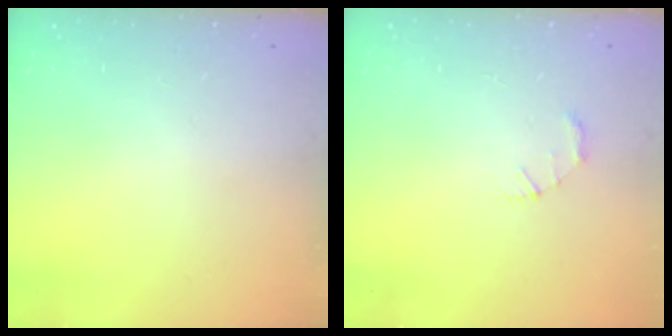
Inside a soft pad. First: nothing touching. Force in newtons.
{"total": 1.4, "press": 1.3, "slide": 0.3}